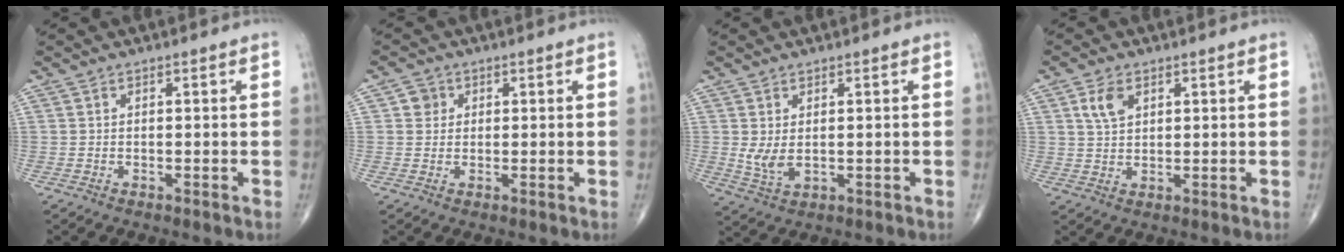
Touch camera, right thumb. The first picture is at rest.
{"total": 2.7, "force": [0.8, 2.5, 0.6], "torque": [0.006, 0.000, 0.007]}
{"total": 3.9, "force": [0.5, 2.0, 3.3], "torque": [-0.066, -0.007, 0.021]}
{"total": 4.6, "force": [2.0, 2.9, 2.9], "torque": [-0.047, -0.006, 0.041]}